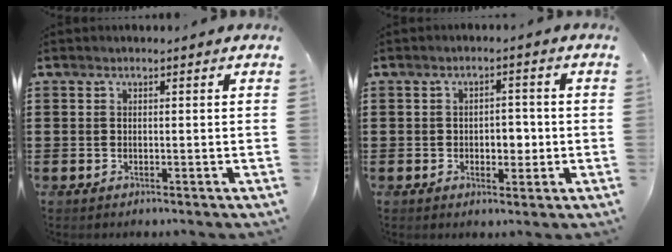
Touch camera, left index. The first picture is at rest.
{"total": 3.5, "force": [-0.6, 2.2, 2.6], "torque": [-0.047, 0.004, -0.018]}